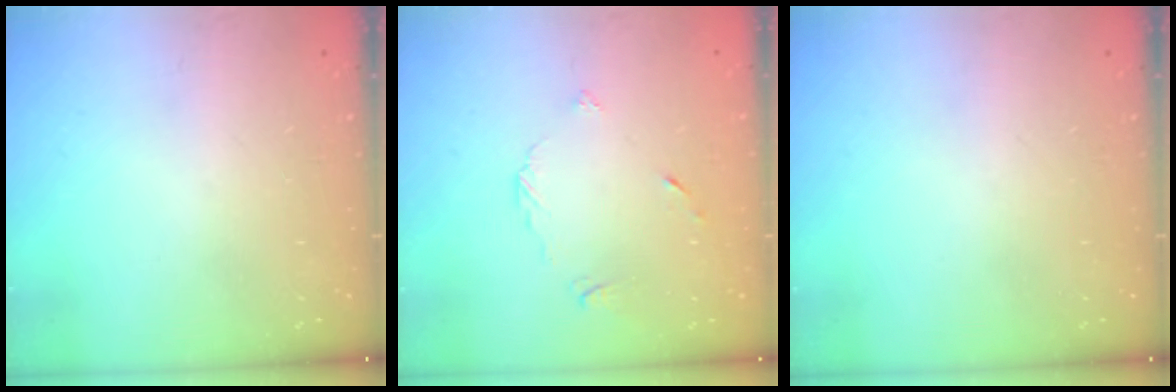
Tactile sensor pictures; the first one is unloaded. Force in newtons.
{"total": 4.5, "press": 4.5, "slide": 0.6}
{"total": 0.0}